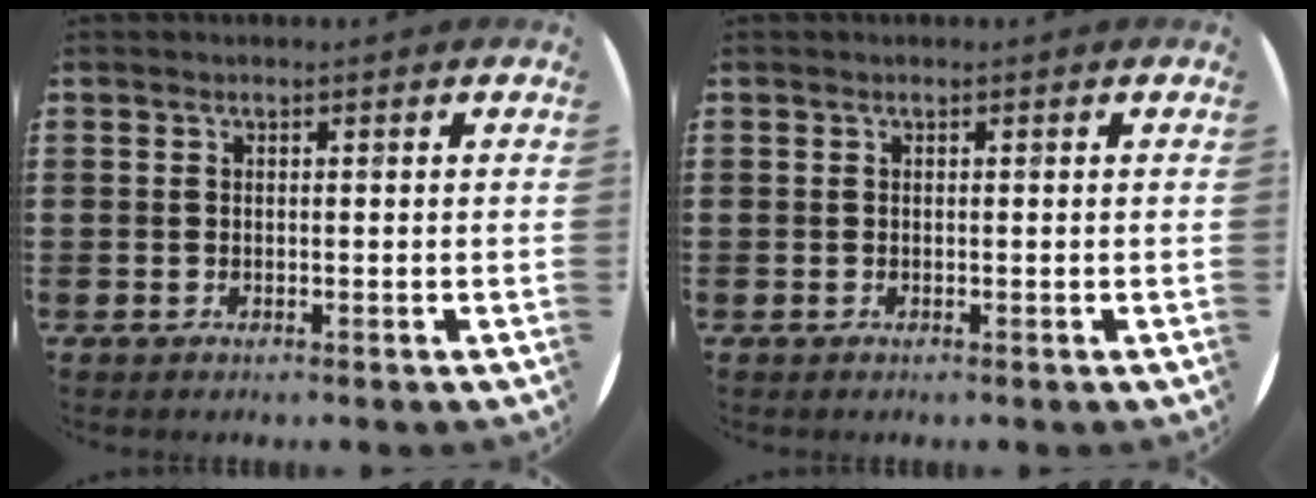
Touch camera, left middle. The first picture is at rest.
{"total": 0.0}